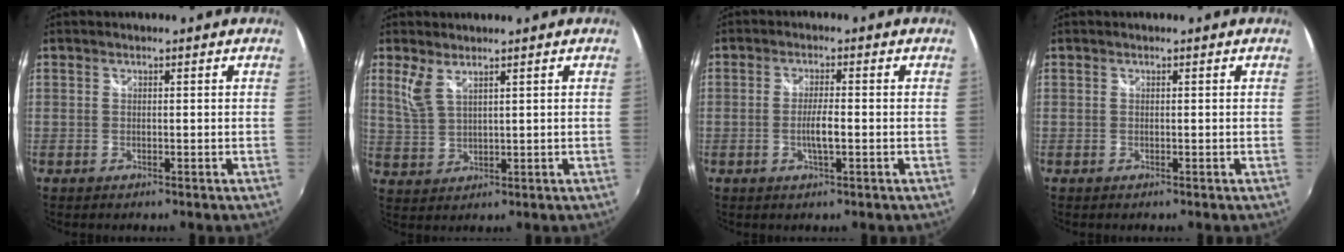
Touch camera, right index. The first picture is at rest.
{"total": 4.2, "force": [2.7, 1.4, 2.9], "torque": [-0.064, -0.003, 0.059]}
{"total": 3.3, "force": [-0.9, 0.4, 3.2], "torque": [-0.059, -0.004, -0.016]}
{"total": 0.0}